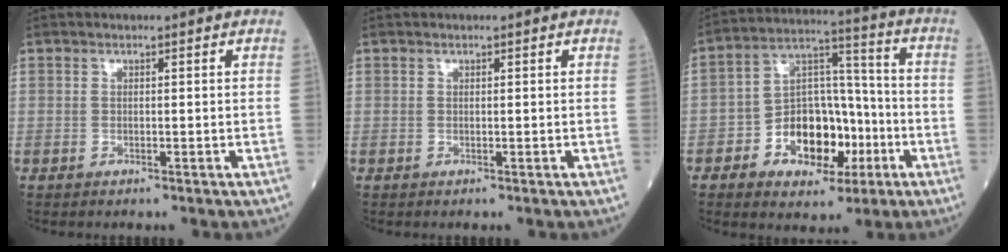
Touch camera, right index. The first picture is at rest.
{"total": 0.0}
{"total": 12.8, "force": [-4.6, 7.6, 9.2], "torque": [-0.162, 0.030, -0.070]}